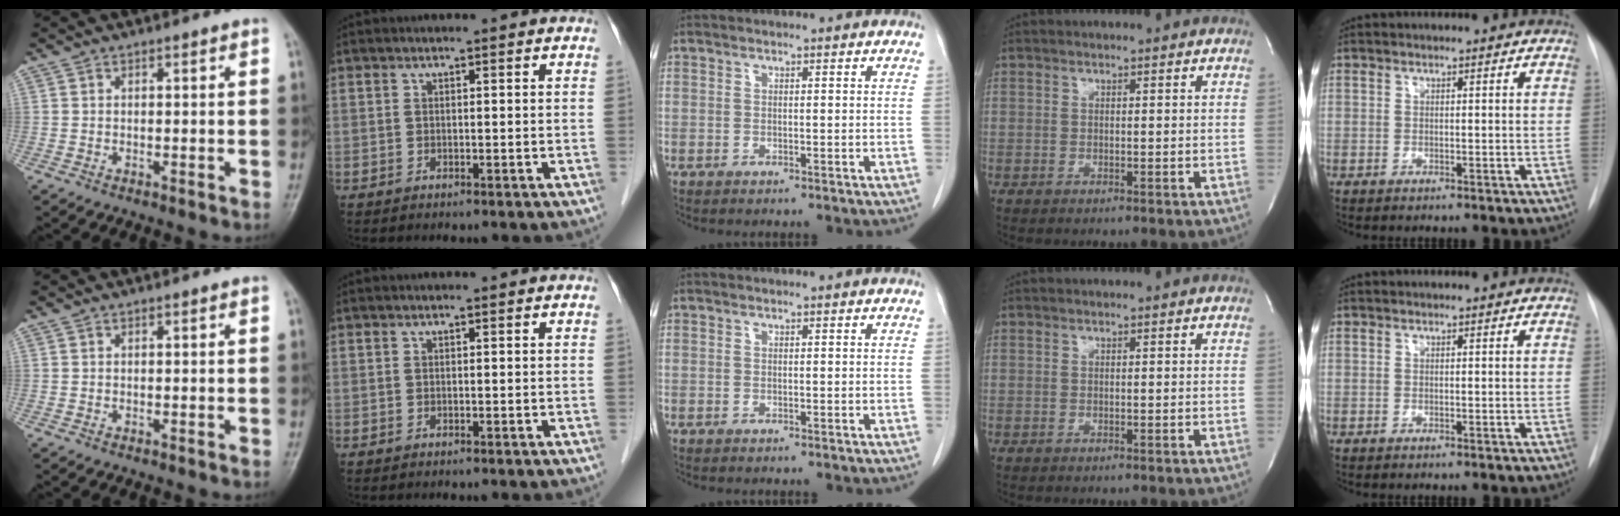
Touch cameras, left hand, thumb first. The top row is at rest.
{}